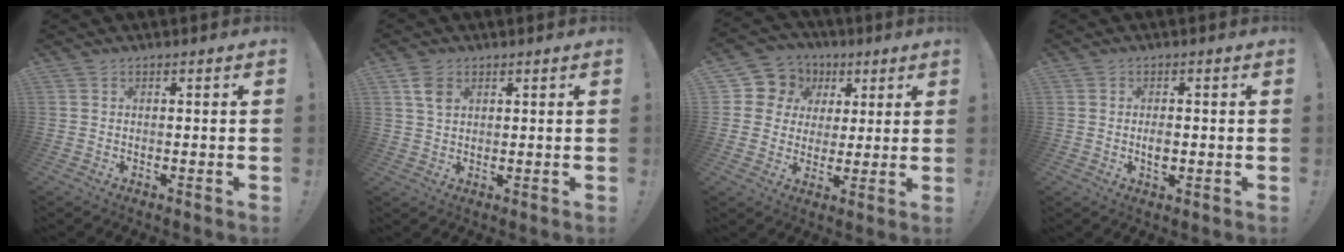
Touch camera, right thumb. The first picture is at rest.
{"total": 4.8, "force": [2.2, 3.1, 3.0], "torque": [-0.042, -0.005, 0.041]}
{"total": 9.4, "force": [3.1, 8.5, 2.5], "torque": [-0.034, -0.021, 0.065]}
{"total": 3.0, "force": [-0.5, 2.3, 1.9], "torque": [-0.011, -0.002, -0.012]}